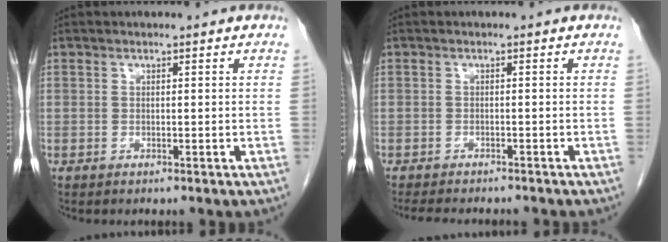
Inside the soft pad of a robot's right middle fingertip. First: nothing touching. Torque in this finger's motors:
{"motor_torque": [0.16, -0.13, 0.00, 0.01]}